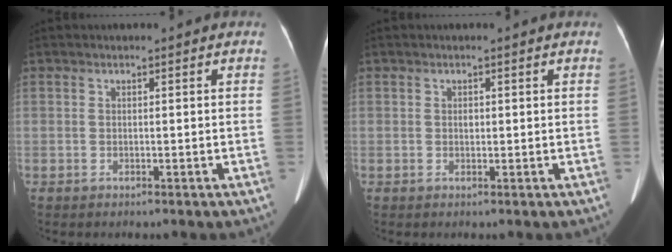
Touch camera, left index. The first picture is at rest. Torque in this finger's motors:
{"motor_torque": [0.45, -0.03, 0.11, 0.00]}